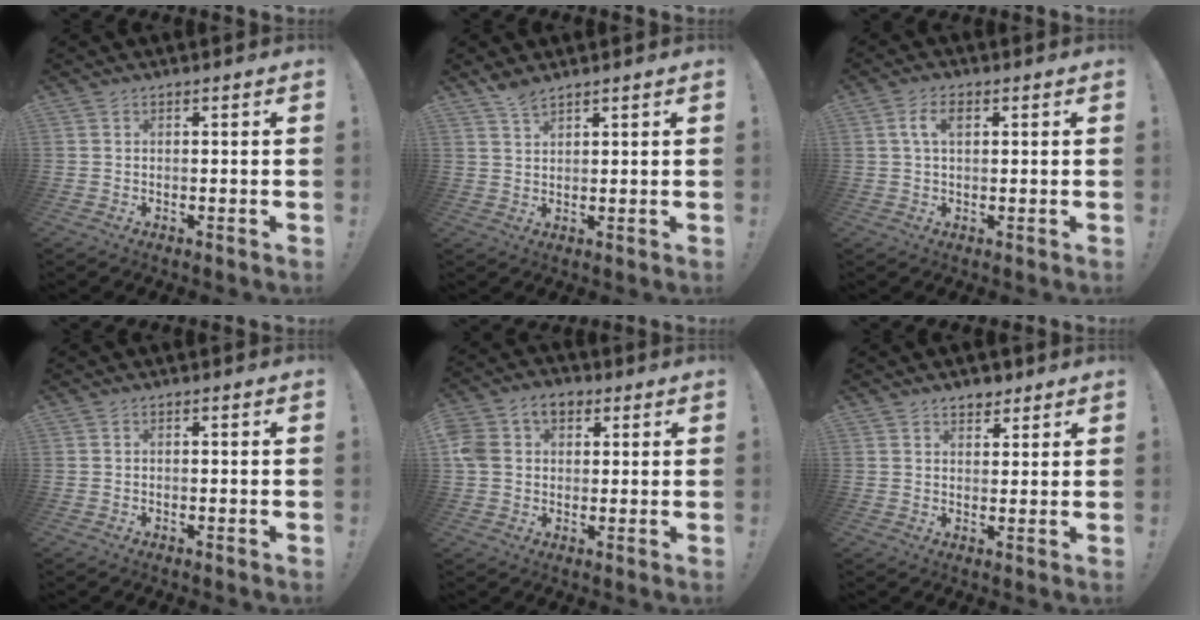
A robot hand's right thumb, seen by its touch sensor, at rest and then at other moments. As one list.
[{"total": 3.6, "force": [3.1, 1.0, 1.5], "torque": [-0.018, -0.020, 0.055]}, {"total": 5.1, "force": [1.4, 2.6, 4.2], "torque": [-0.082, 0.004, 0.022]}, {"total": 0.0}, {"total": 10.0, "force": [2.9, 7.7, 5.7], "torque": [-0.106, 0.001, 0.057]}, {"total": 3.8, "force": [2.8, 2.4, 0.9], "torque": [0.005, -0.015, 0.048]}]